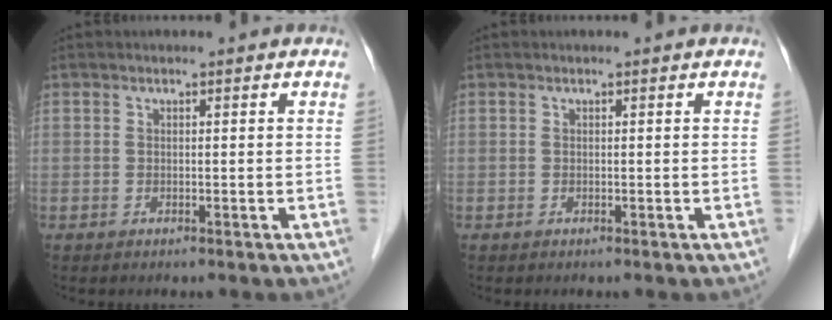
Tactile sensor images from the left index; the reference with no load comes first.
{"total": 0.0}